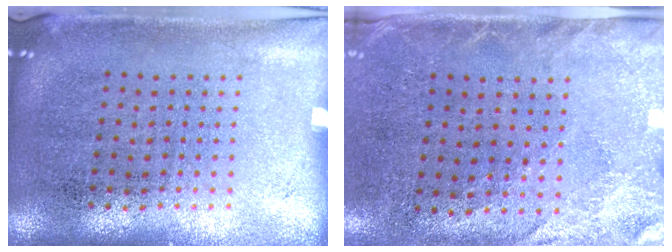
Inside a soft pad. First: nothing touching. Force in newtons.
{"total": 2.6, "press": 2.1, "slide": 1.6}